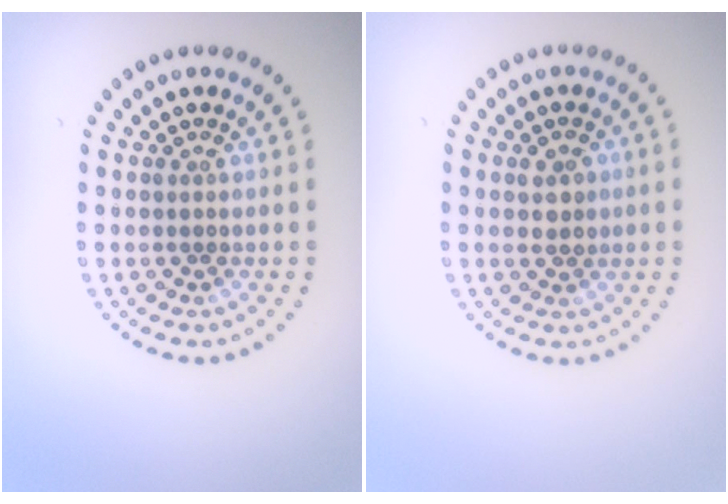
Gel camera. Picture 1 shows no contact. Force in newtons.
{"total": 1.6, "press": 1.6, "slide": 0.2}